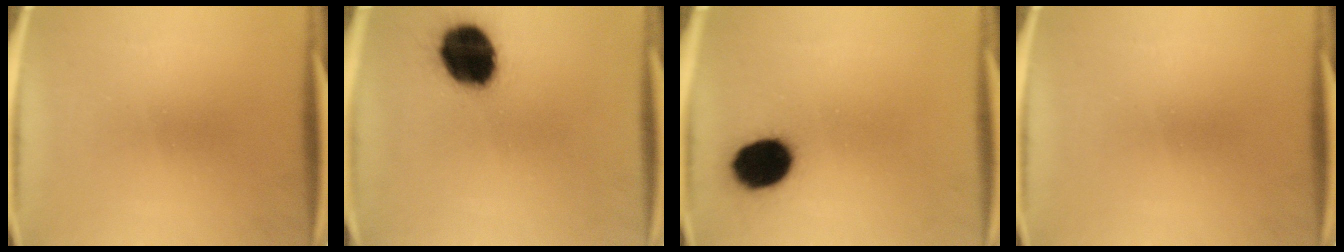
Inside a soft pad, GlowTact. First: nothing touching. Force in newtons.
{"total": 18.2}
{"total": 12.5}
{"total": 0.0}